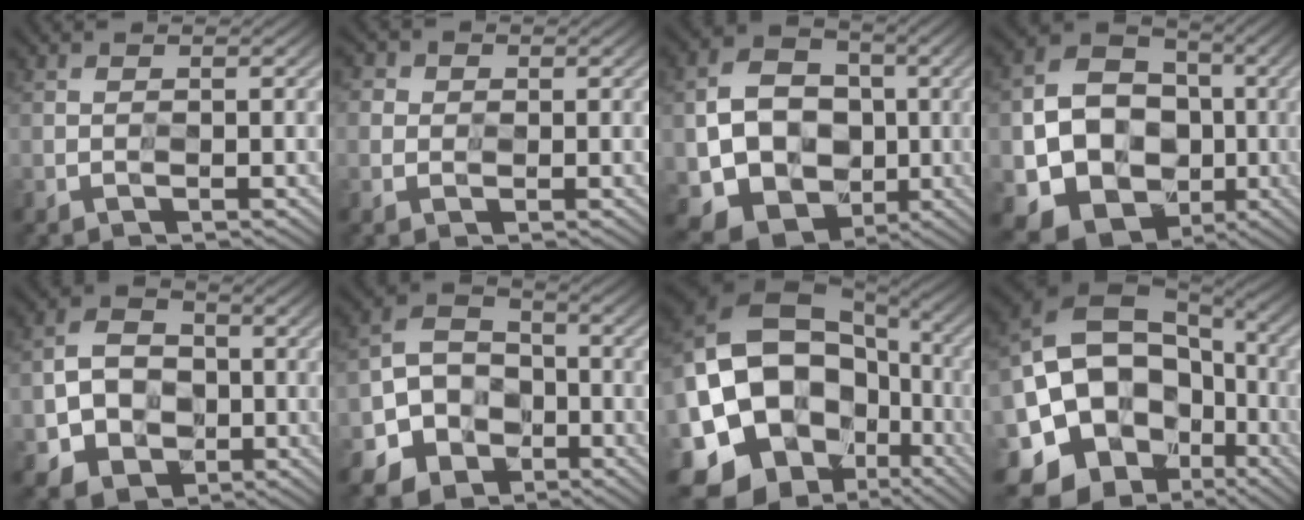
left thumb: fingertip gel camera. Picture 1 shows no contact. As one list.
[{"total": 2.9, "force": [0.9, 2.7, 0.6], "torque": [-0.027, 0.000, 0.014]}, {"total": 10.2, "force": [-0.9, 8.8, 5.2], "torque": [-0.111, -0.004, -0.020]}, {"total": 12.9, "force": [-2.5, 11.0, 6.2], "torque": [-0.124, -0.019, -0.048]}, {"total": 6.5, "force": [-0.8, 5.8, 2.8], "torque": [-0.066, -0.002, -0.022]}, {"total": 6.8, "force": [-2.8, 5.8, 2.1], "torque": [-0.047, -0.001, -0.065]}, {"total": 20.7, "force": [-3.3, 18.4, 8.9], "torque": [-0.191, 0.010, -0.086]}, {"total": 19.3, "force": [-3.7, 17.0, 8.2], "torque": [-0.165, -0.004, -0.077]}]